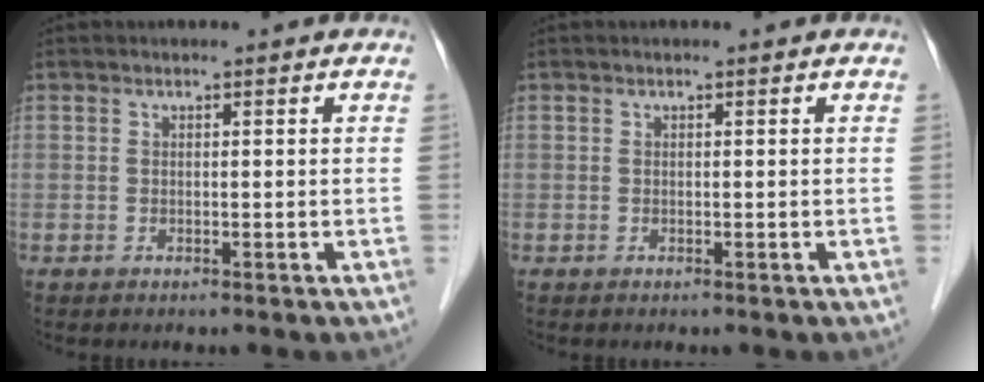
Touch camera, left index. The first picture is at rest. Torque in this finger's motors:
{"motor_torque": [0.00, 0.00, 0.00, 0.00]}